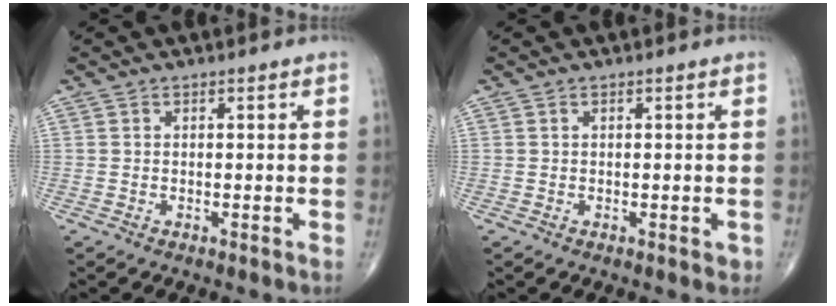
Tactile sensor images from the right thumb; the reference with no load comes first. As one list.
[{"total": 0.9, "force": [-0.1, 0.5, 0.7], "torque": [-0.008, 0.000, 0.000]}]